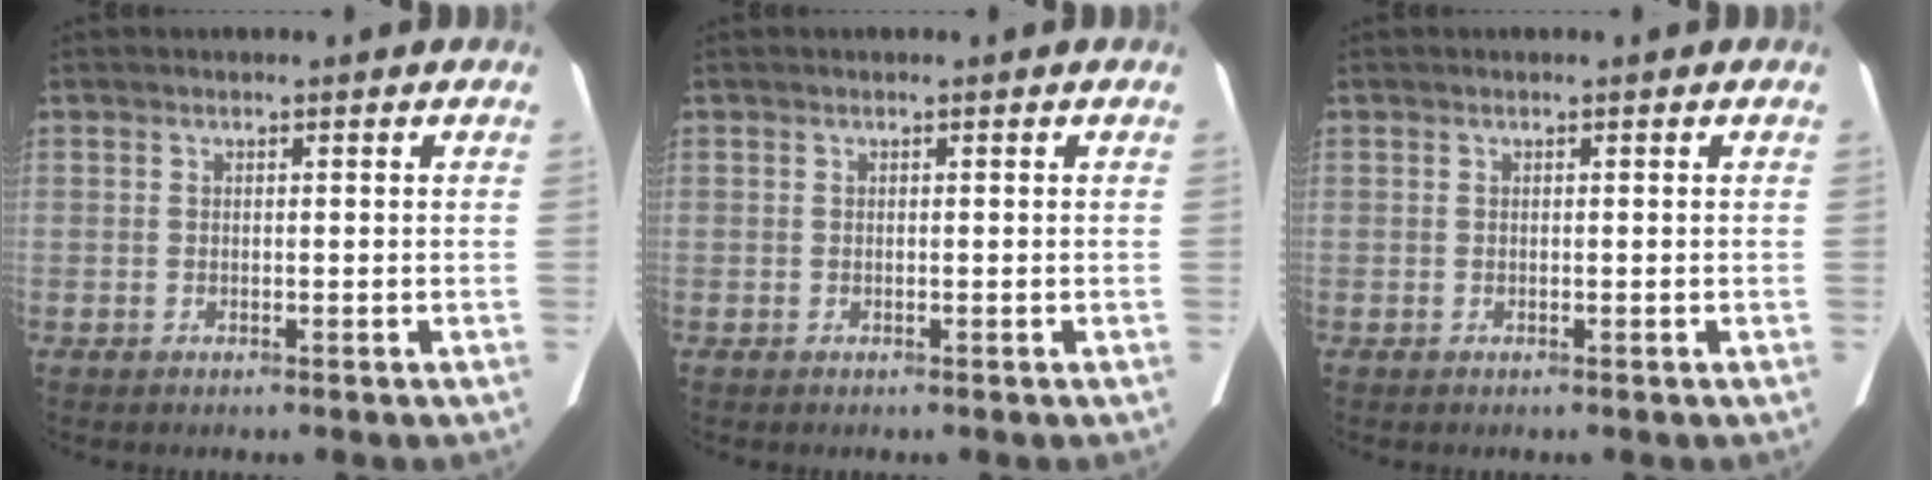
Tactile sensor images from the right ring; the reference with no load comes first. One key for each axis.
{"total": 0.0}
{"total": 0.0}